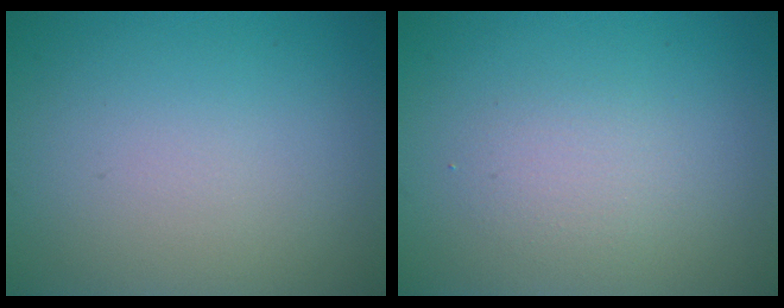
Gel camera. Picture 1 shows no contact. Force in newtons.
{"total": 1.7, "press": 1.6, "slide": 0.1}